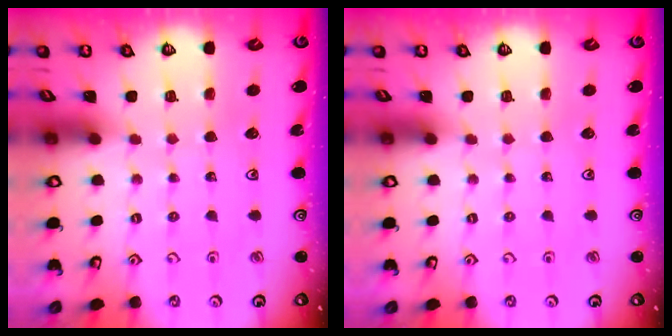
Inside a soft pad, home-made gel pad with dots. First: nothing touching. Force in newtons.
{"total": 0.0}